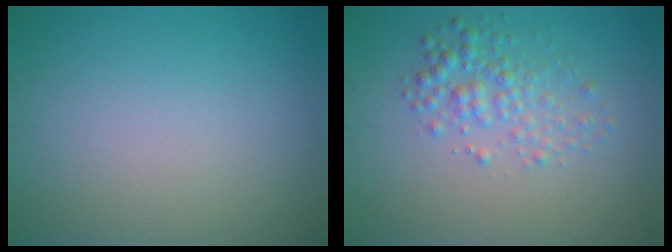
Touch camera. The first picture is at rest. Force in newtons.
{"total": 2.8, "press": 2.8, "slide": 0.0}